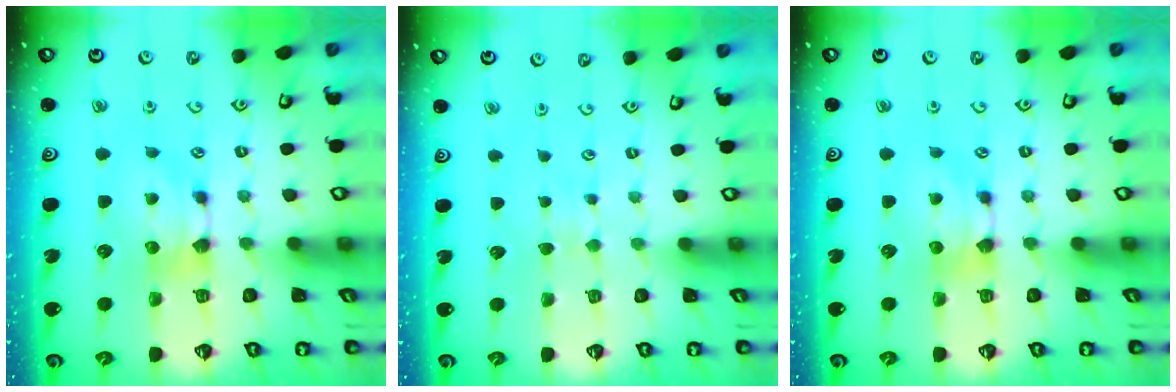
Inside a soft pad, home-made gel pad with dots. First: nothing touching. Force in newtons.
{"total": 3.4, "press": 3.4, "slide": 0.3}
{"total": 0.0}